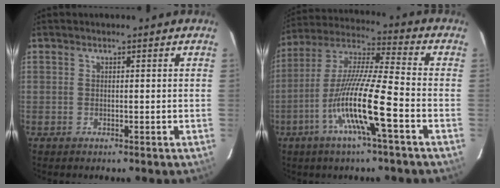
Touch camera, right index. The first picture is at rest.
{"total": 14.7, "force": [-5.4, 0.1, 13.7], "torque": [-0.274, -0.004, -0.107]}